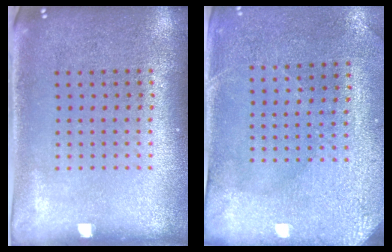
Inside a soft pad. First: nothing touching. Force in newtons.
{"total": 2.9, "press": 2.7, "slide": 1.1}